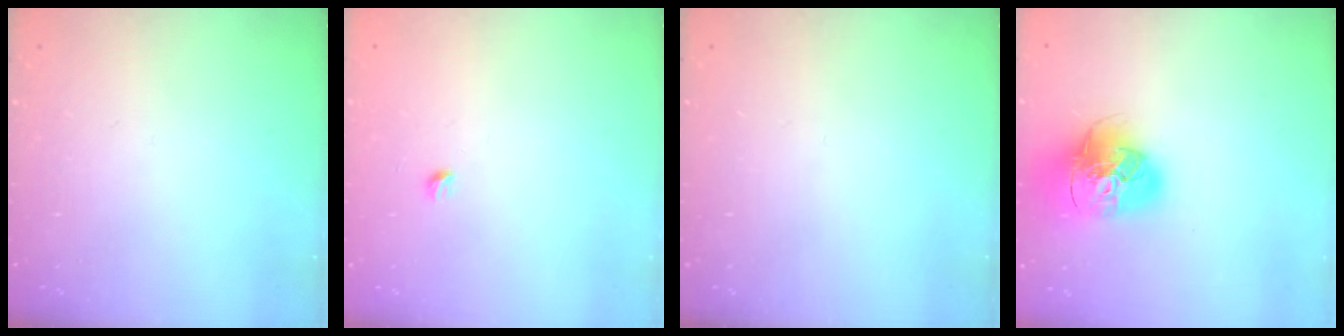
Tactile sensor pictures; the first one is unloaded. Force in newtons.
{"total": 2.9, "press": 2.9, "slide": 0.4}
{"total": 0.0}
{"total": 17.7, "press": 17.5, "slide": 2.2}